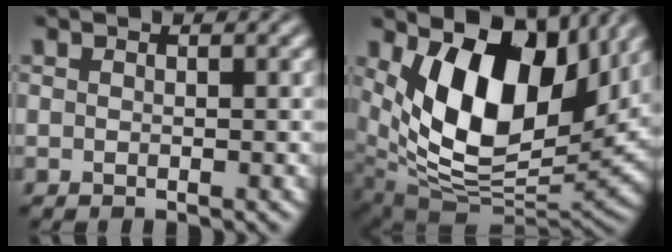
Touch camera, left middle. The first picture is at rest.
{"total": 14.2, "force": [4.8, 7.9, 10.8], "torque": [-0.175, -0.009, 0.083]}